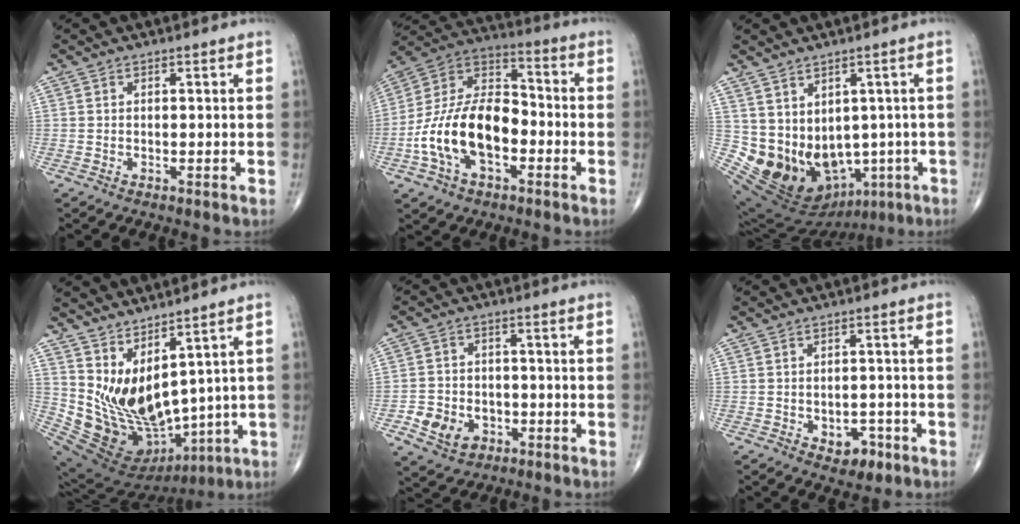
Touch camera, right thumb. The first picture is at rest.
{"total": 18.4, "force": [-4.9, 10.7, 14.2], "torque": [-0.252, 0.045, -0.091]}
{"total": 16.0, "force": [-3.1, 12.5, 9.5], "torque": [-0.140, 0.007, -0.010]}
{"total": 16.2, "force": [4.8, 8.5, 13.0], "torque": [-0.224, -0.059, 0.127]}
{"total": 7.7, "force": [-3.0, 6.1, 3.5], "torque": [-0.045, 0.025, -0.044]}
{"total": 4.8, "force": [-2.1, 3.2, 2.9], "torque": [-0.016, 0.015, -0.022]}